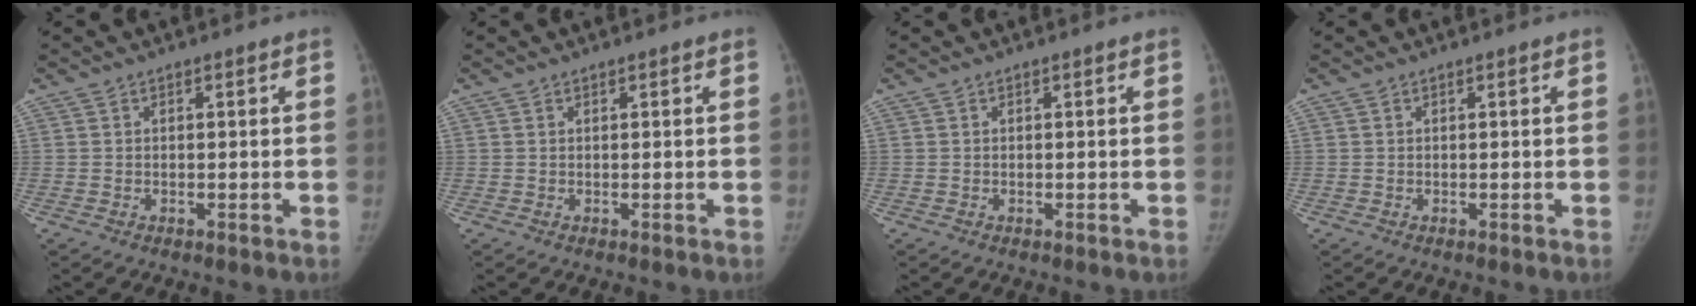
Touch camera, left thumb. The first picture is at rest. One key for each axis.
{"total": 0.0}
{"total": 0.0}
{"total": 0.0}